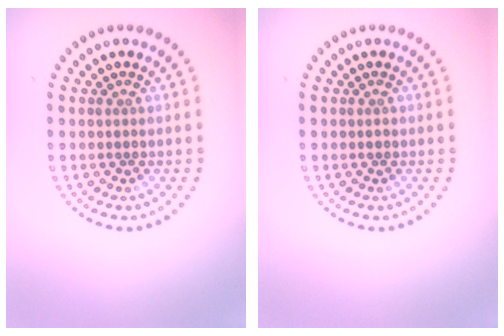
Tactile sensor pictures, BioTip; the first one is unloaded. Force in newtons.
{"total": 0.5, "press": 0.5, "slide": 0.0}